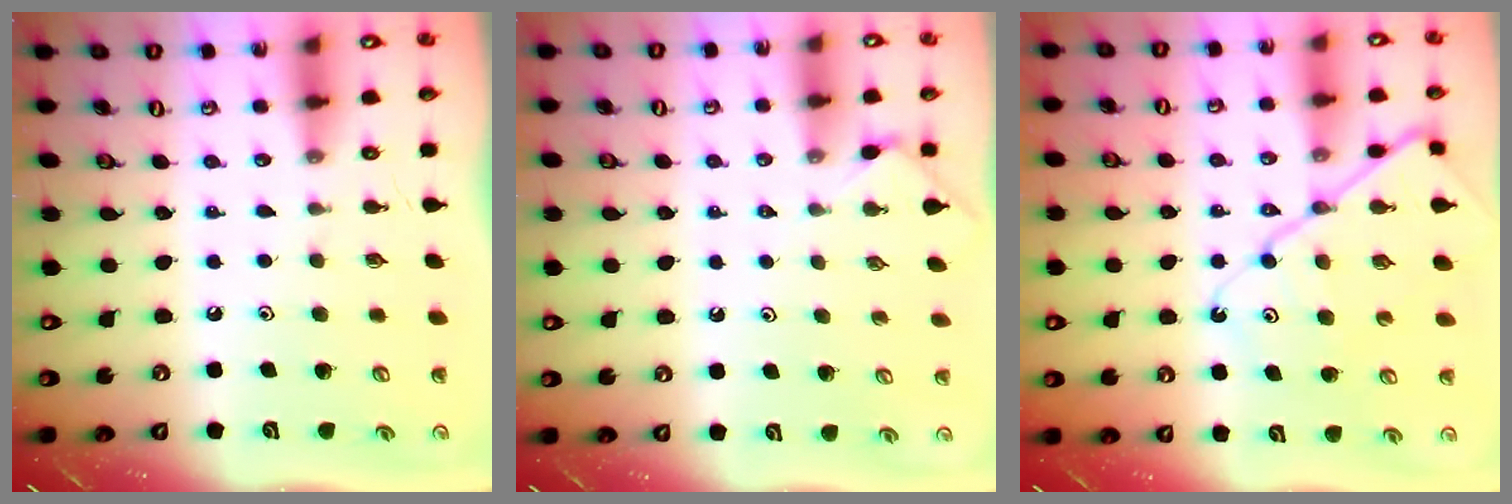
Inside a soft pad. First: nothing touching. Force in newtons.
{"total": 2.4, "press": 2.4, "slide": 0.5}
{"total": 12.4, "press": 12.3, "slide": 1.3}